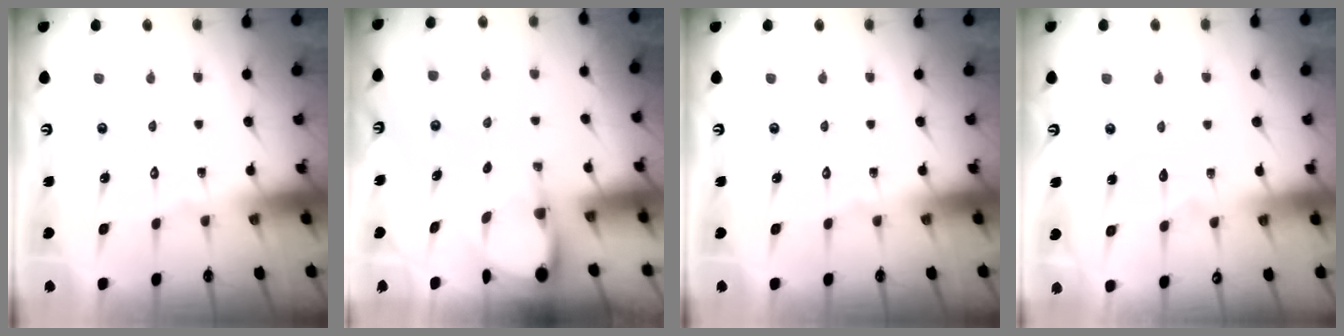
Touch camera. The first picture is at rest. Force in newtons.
{"total": 3.4, "press": 3.4, "slide": 0.3}
{"total": 0.0}
{"total": 4.3, "press": 4.3, "slide": 0.4}